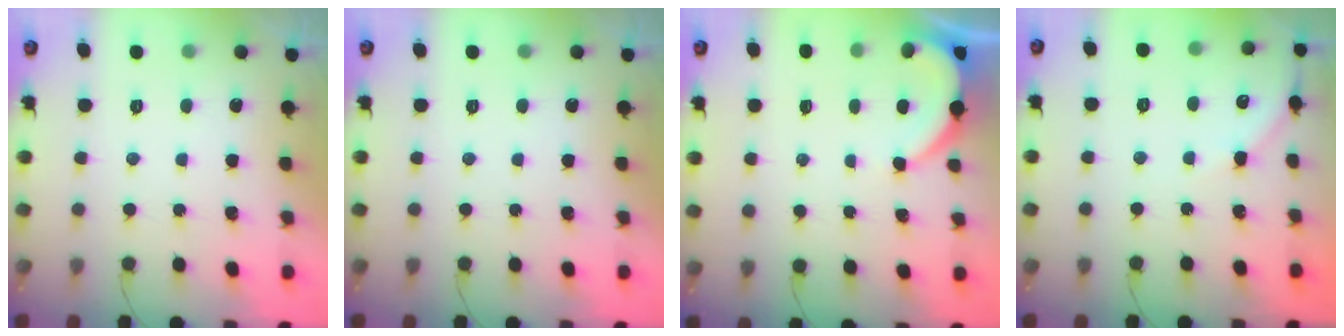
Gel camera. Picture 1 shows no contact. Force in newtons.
{"total": 0.0}
{"total": 3.4, "press": 3.3, "slide": 0.3}
{"total": 4.5, "press": 4.4, "slide": 0.8}